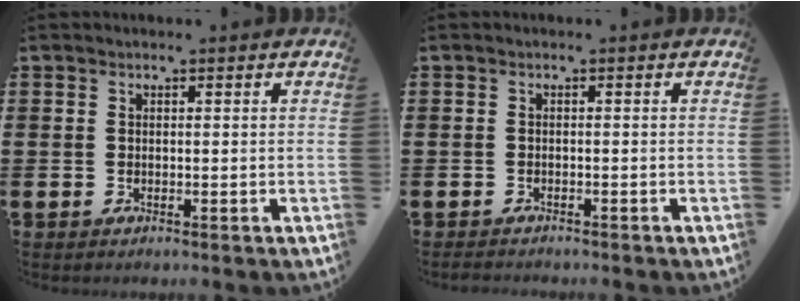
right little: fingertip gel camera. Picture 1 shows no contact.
{"total": 0.7, "force": [-0.7, 0.1, 0.1], "torque": [-0.004, -0.001, -0.015]}